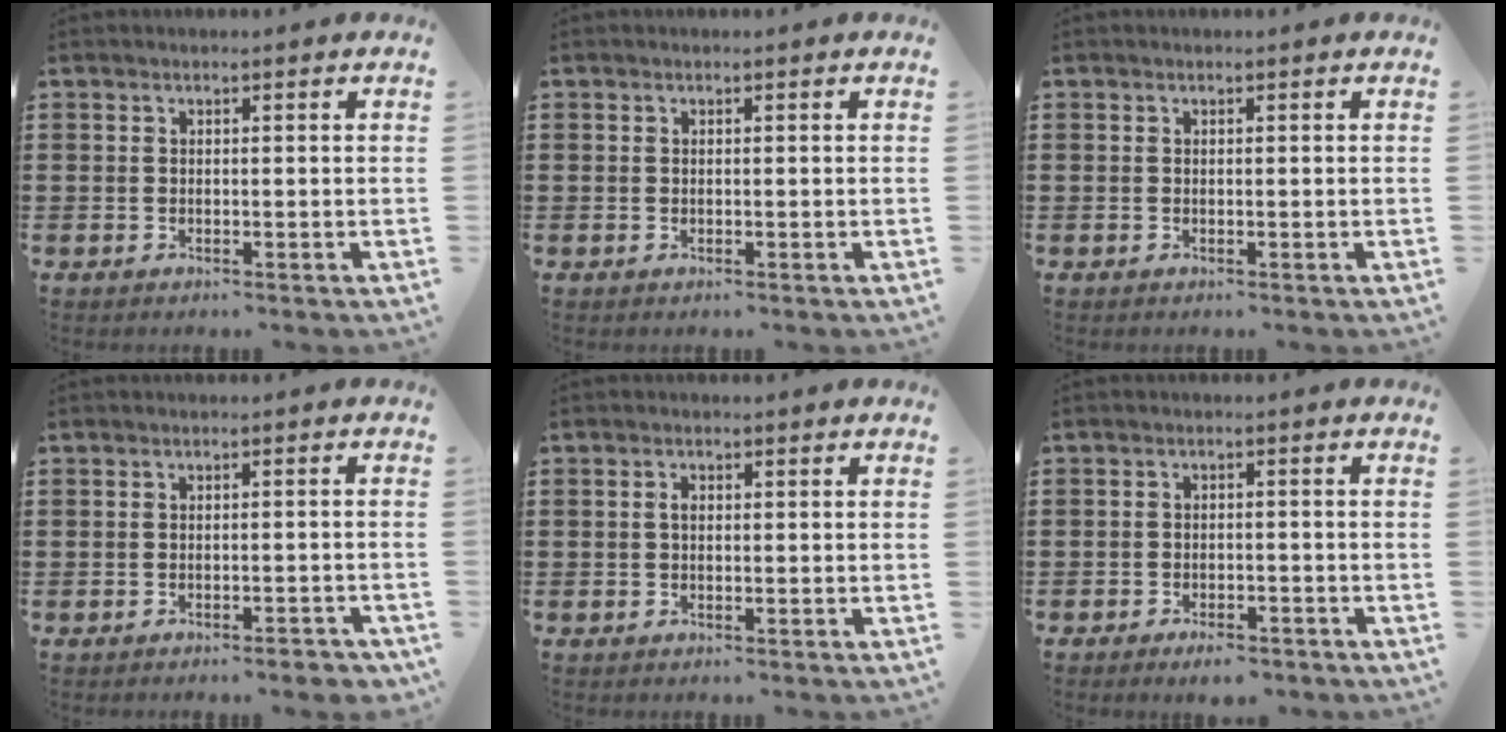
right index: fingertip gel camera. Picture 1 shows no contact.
{"total": 0.0}
{"total": 0.0}
{"total": 1.9, "force": [-1.6, 0.2, 1.0], "torque": [-0.019, 0.000, -0.030]}
{"total": 1.2, "force": [0.1, 0.6, 1.0], "torque": [-0.021, 0.003, 0.001]}
{"total": 2.1, "force": [-2.0, 0.3, 0.6], "torque": [-0.016, -0.001, -0.038]}